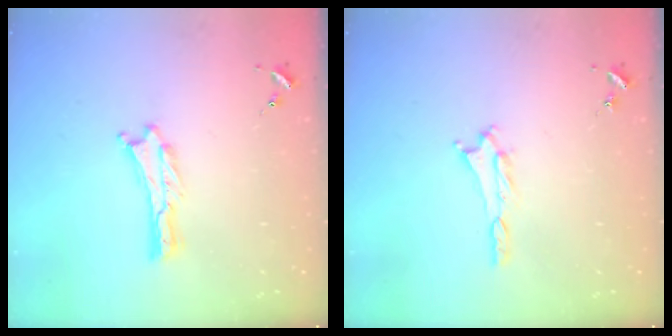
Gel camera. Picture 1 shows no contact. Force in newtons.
{"total": 1.2, "press": 1.2, "slide": 0.2}